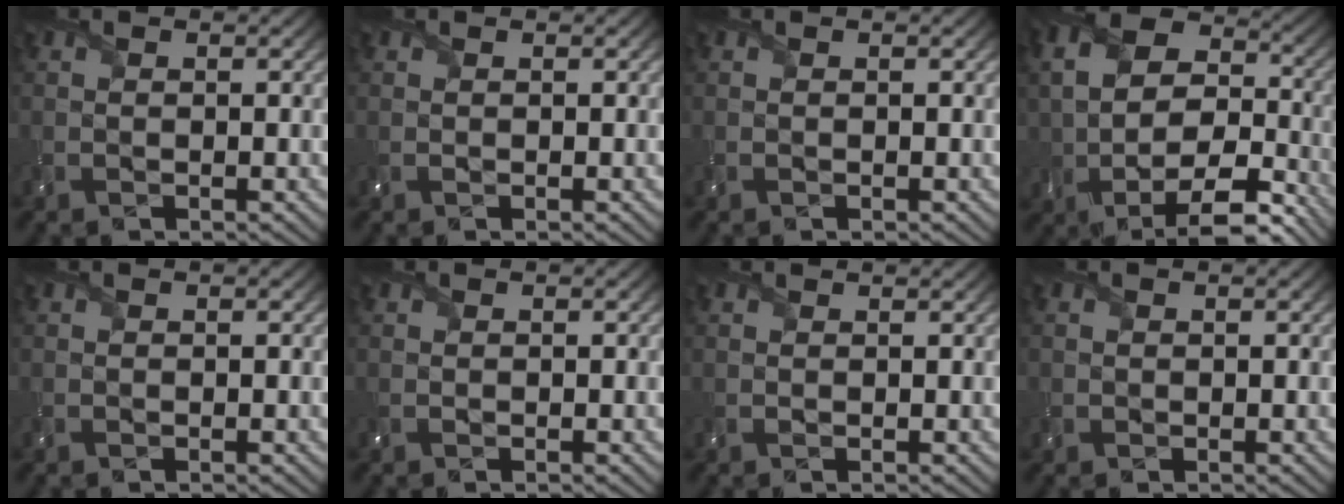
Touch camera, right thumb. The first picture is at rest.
{"total": 0.7, "force": [0.1, 0.4, 0.6], "torque": [-0.017, 0.000, 0.000]}
{"total": 0.0}
{"total": 13.1, "force": [-4.5, 7.8, 9.5], "torque": [-0.184, -0.034, -0.075]}
{"total": 0.0}
{"total": 0.0}
{"total": 1.0, "force": [0.8, 0.4, 0.4], "torque": [-0.019, 0.000, 0.013]}
{"total": 0.7, "force": [0.1, 0.7, 0.0], "torque": [-0.001, -0.005, 0.001]}